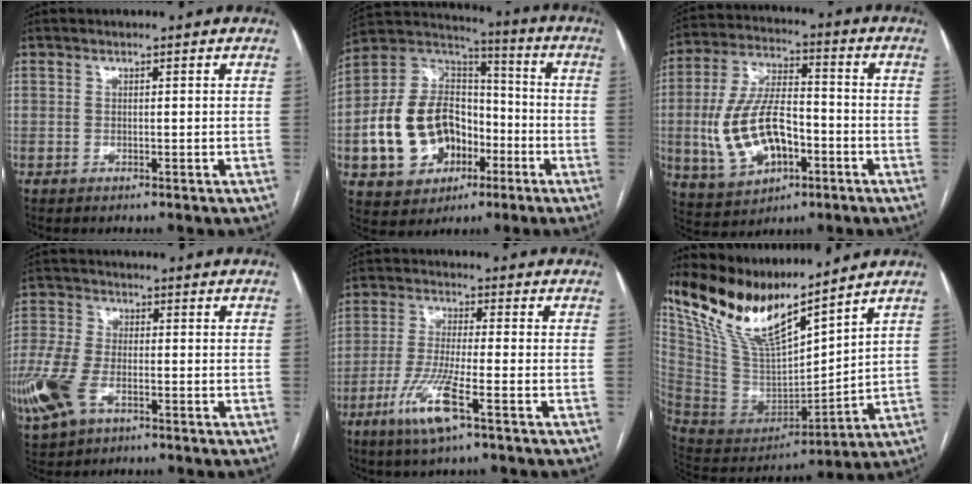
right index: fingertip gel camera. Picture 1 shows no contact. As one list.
[{"total": 17.4, "force": [-4.7, 12.8, 10.8], "torque": [-0.229, 0.037, -0.072]}, {"total": 14.4, "force": [-3.5, 7.4, 11.9], "torque": [-0.254, 0.012, -0.055]}, {"total": 11.1, "force": [-4.4, 5.9, 8.2], "torque": [-0.212, -0.011, -0.085]}, {"total": 8.9, "force": [-4.4, 0.4, 7.7], "torque": [-0.163, -0.018, -0.086]}, {"total": 16.8, "force": [14.0, 2.3, 9.1], "torque": [-0.180, -0.010, 0.282]}]